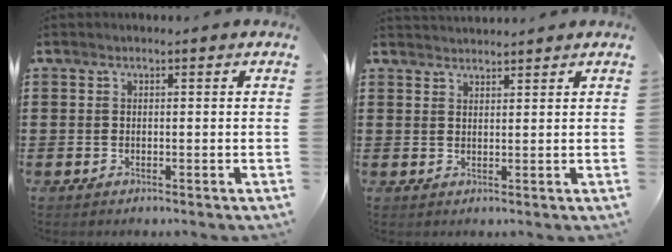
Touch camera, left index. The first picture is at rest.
{"total": 1.9, "force": [1.9, -0.1, -0.2], "torque": [-0.002, -0.002, 0.038]}